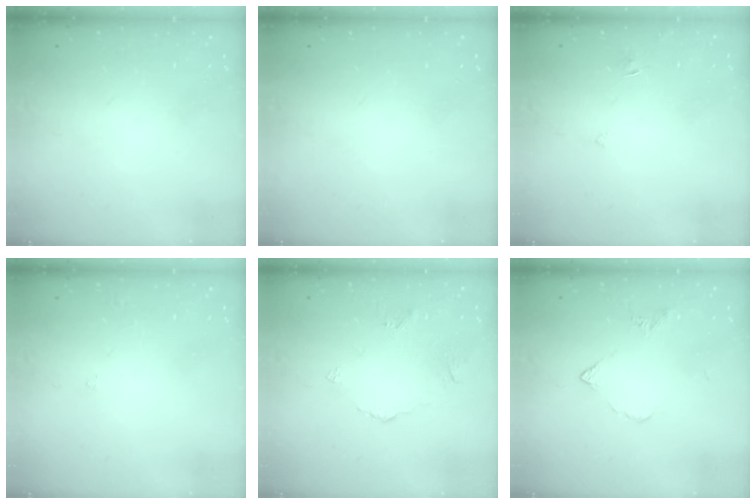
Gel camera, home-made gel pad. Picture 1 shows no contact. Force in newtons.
{"total": 0.0}
{"total": 2.5, "press": 2.5, "slide": 0.3}
{"total": 1.6, "press": 1.5, "slide": 0.4}
{"total": 2.4, "press": 2.4, "slide": 0.5}
{"total": 3.8, "press": 3.7, "slide": 0.7}